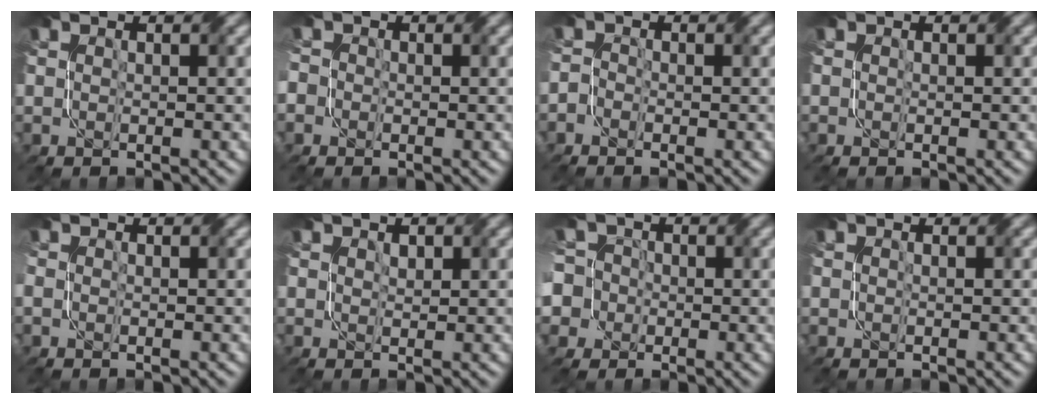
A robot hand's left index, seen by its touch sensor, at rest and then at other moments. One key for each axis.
{"total": 3.3, "fx": -0.6, "fy": 3.0, "fz": 1.1, "tx": -0.031, "ty": 0.020, "tz": -0.039}
{"total": 1.1, "fx": -0.9, "fy": 0.7, "fz": 0.1, "tx": 0.004, "ty": 0.002, "tz": -0.028}
{"total": 0.0}
{"total": 1.1, "fx": -0.2, "fy": 0.8, "fz": 0.7, "tx": -0.012, "ty": 0.002, "tz": -0.005}
{"total": 0.9, "fx": 0.5, "fy": 0.6, "fz": 0.5, "tx": -0.009, "ty": -0.002, "tz": 0.009}
{"total": 8.5, "fx": -1.3, "fy": 7.9, "fz": 3.0, "tx": -0.074, "ty": 0.024, "tz": -0.071}
{"total": 0.0}